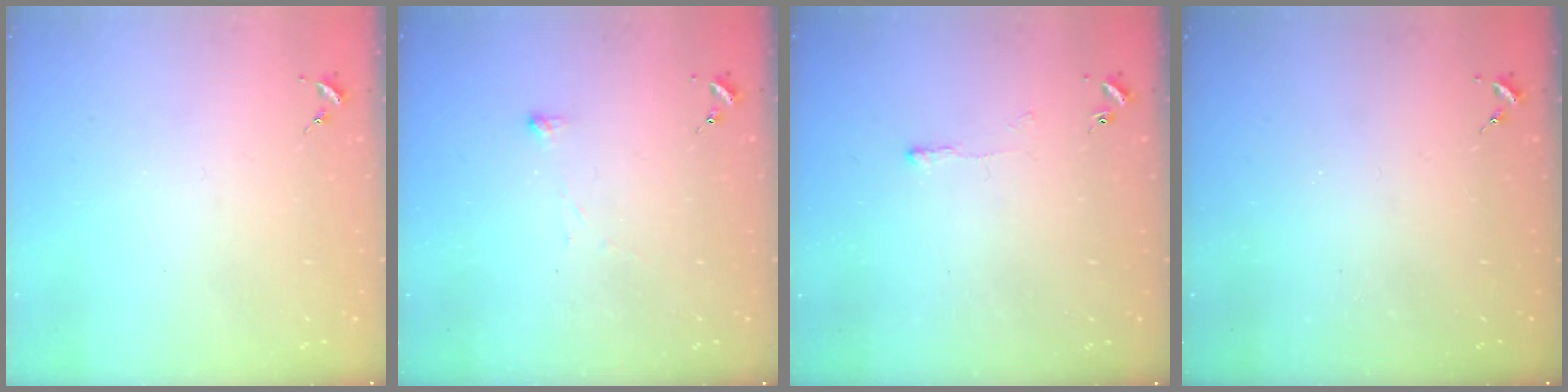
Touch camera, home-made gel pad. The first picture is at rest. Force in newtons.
{"total": 2.9, "press": 2.9, "slide": 0.3}
{"total": 3.2, "press": 3.1, "slide": 0.6}
{"total": 0.0}